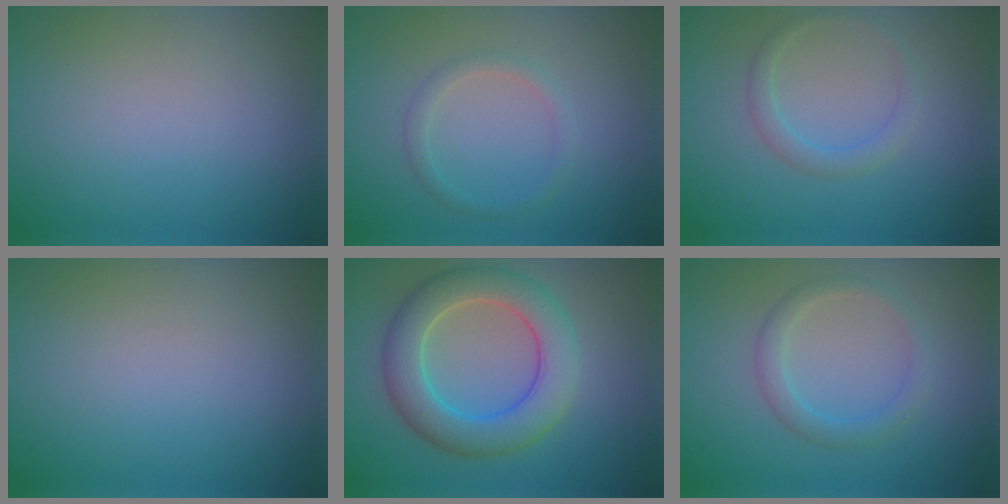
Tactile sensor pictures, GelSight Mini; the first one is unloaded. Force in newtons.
{"total": 1.5, "press": 1.5, "slide": 0.1}
{"total": 1.8, "press": 1.8, "slide": 0.0}
{"total": 0.0}
{"total": 6.9, "press": 6.9, "slide": 0.3}
{"total": 2.2, "press": 2.2, "slide": 0.1}